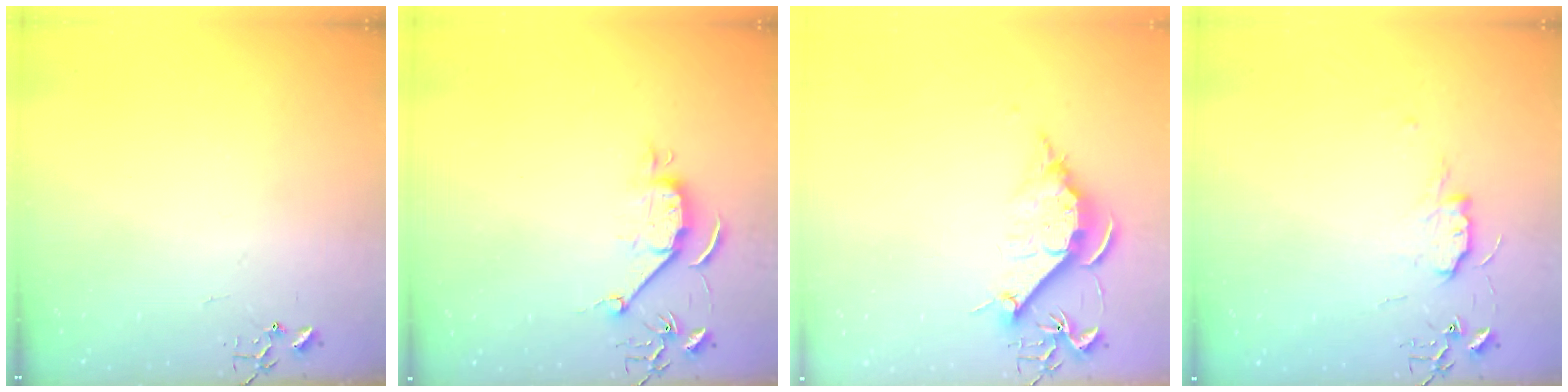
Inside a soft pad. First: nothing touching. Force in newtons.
{"total": 7.9, "press": 7.9, "slide": 0.9}
{"total": 10.8, "press": 10.8, "slide": 0.1}
{"total": 7.3, "press": 7.3, "slide": 0.7}